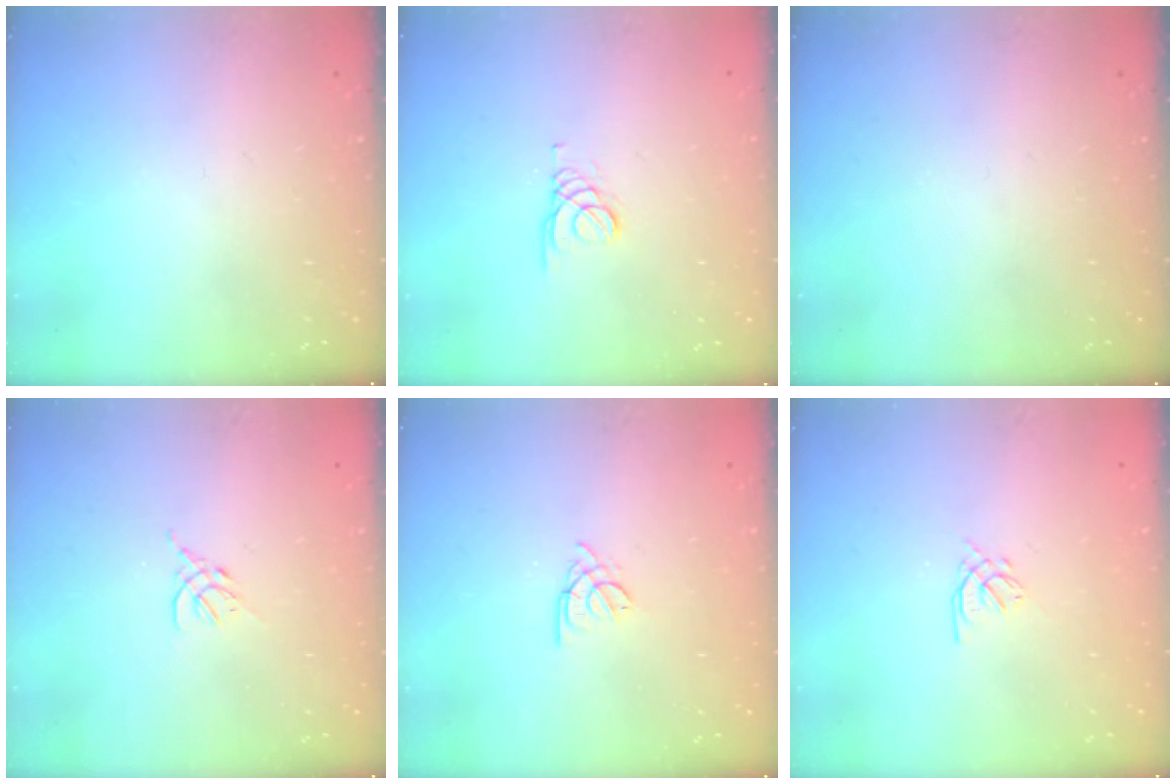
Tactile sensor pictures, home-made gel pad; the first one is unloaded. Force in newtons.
{"total": 1.6, "press": 1.5, "slide": 0.2}
{"total": 0.0}
{"total": 2.3, "press": 2.2, "slide": 0.5}
{"total": 1.8, "press": 1.7, "slide": 0.5}
{"total": 1.4, "press": 1.3, "slide": 0.5}